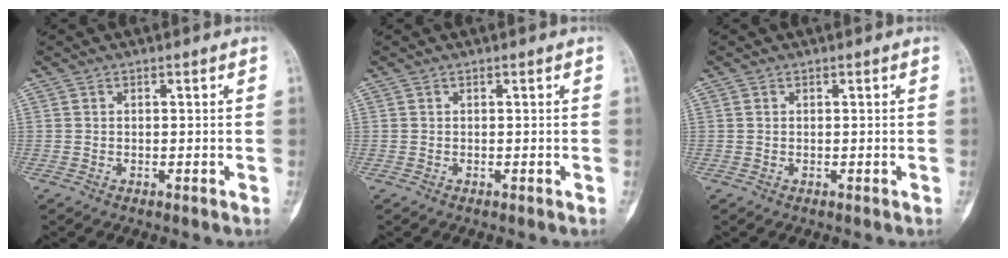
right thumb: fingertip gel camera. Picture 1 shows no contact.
{"total": 0.0}
{"total": 0.0}